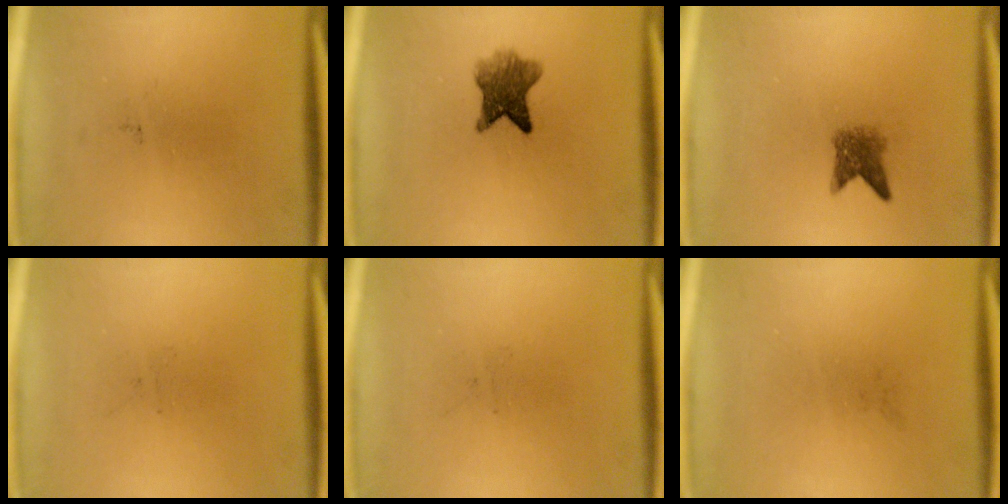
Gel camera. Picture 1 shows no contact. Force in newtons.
{"total": 5.9}
{"total": 3.0}
{"total": 0.0}
{"total": 0.0}
{"total": 0.0}